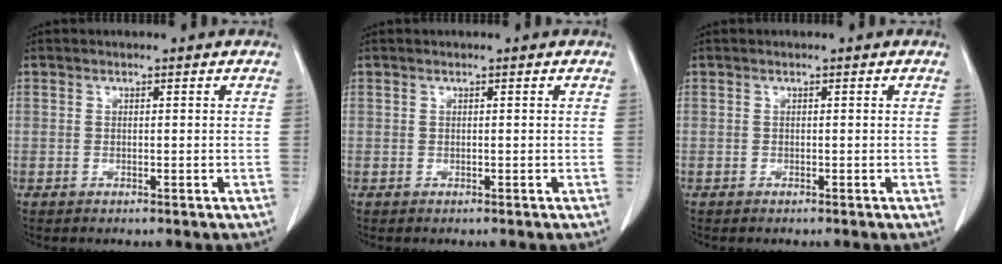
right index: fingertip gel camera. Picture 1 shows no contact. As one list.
[{"total": 0.0}, {"total": 0.0}]